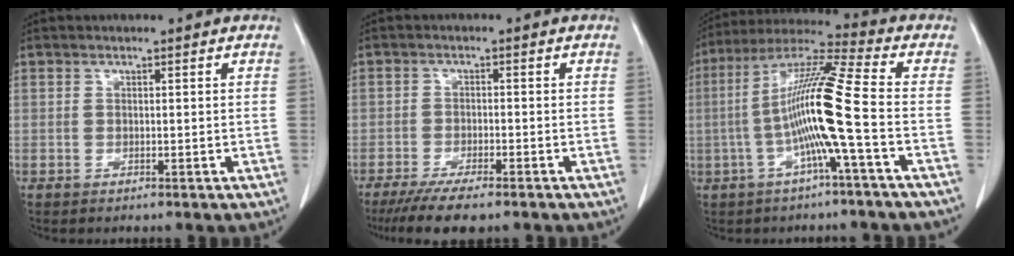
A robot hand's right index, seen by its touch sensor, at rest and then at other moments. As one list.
[{"total": 7.1, "force": [-5.5, 1.6, 4.2], "torque": [-0.065, -0.013, -0.090]}, {"total": 13.0, "force": [-2.5, -1.4, 12.6], "torque": [-0.241, 0.013, -0.059]}]